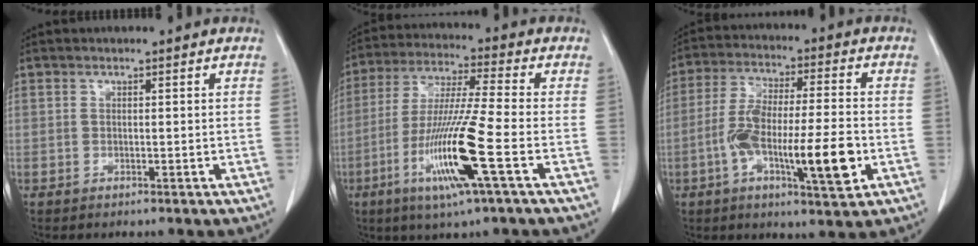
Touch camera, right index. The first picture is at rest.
{"total": 14.3, "force": [-5.3, -0.6, 13.3], "torque": [-0.271, -0.023, -0.103]}
{"total": 14.0, "force": [-4.0, 2.3, 13.3], "torque": [-0.237, -0.001, -0.067]}